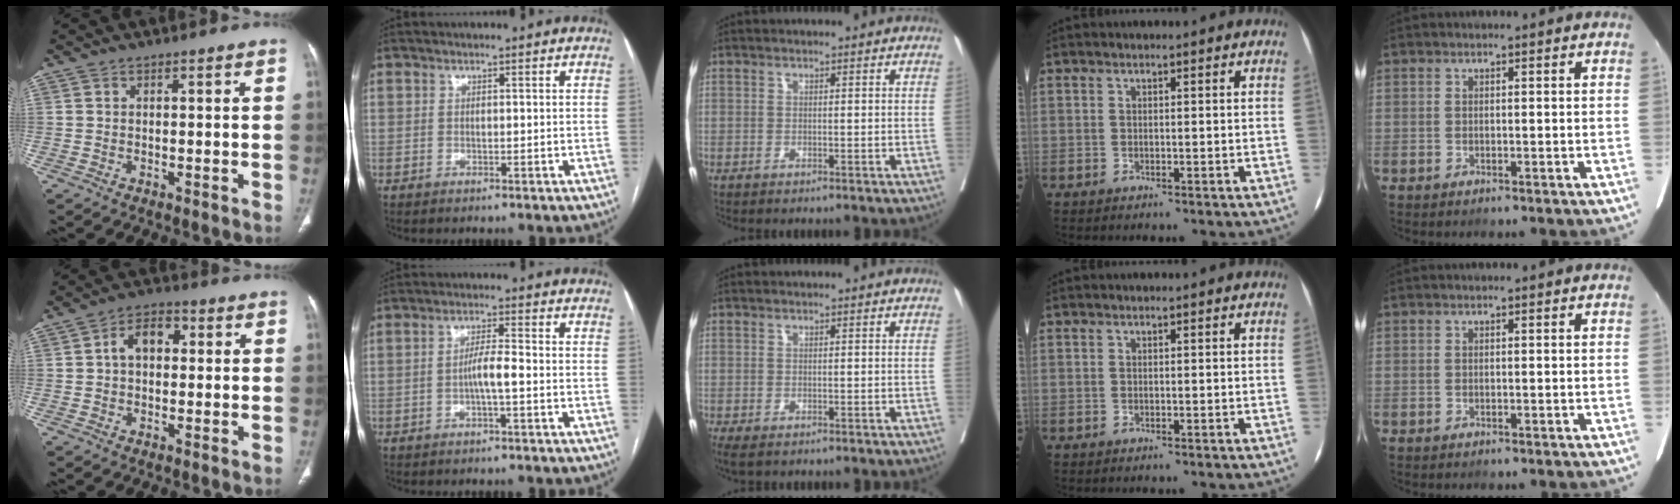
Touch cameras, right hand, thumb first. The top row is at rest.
{"thumb": {"total": 6.0, "force": [0.8, 4.1, 4.3], "torque": [-0.060, 0.020, 0.004]}, "index": {"total": 3.4, "force": [-1.0, 0.1, 3.3], "torque": [-0.057, 0.005, -0.018]}, "middle": {"total": 2.6, "force": [-1.6, 1.2, 1.6], "torque": [-0.026, -0.010, -0.025]}}